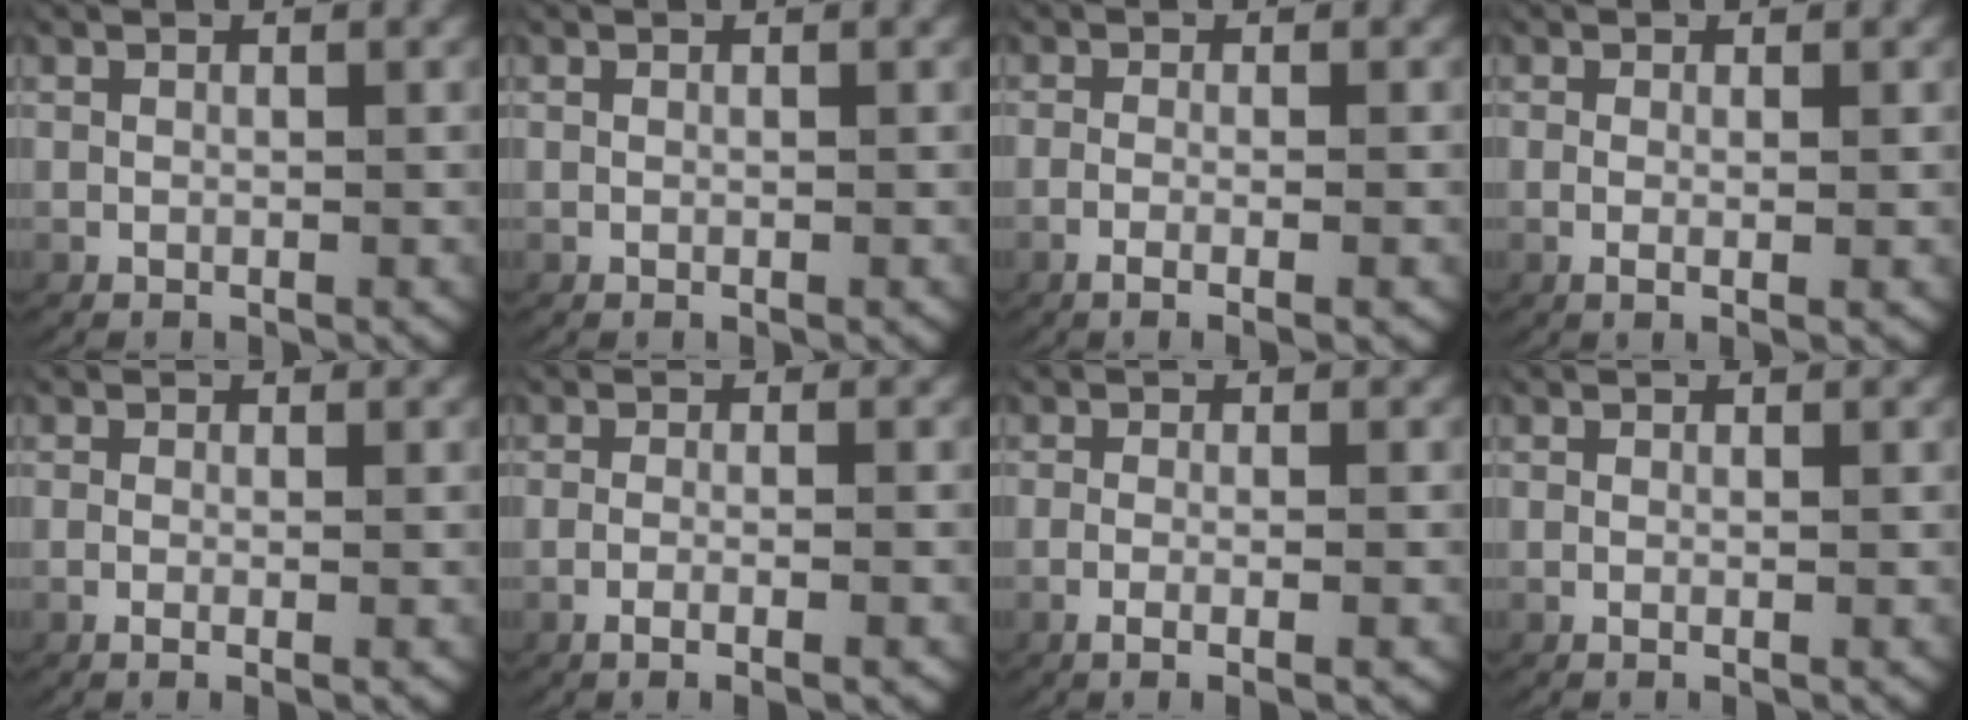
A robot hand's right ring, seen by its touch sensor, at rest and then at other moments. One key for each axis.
{"total": 0.0}
{"total": 2.8, "fx": -1.4, "fy": 0.3, "fz": 2.4, "tx": -0.053, "ty": -0.011, "tz": -0.020}
{"total": 1.5, "fx": -0.1, "fy": 0.0, "fz": 1.5, "tx": -0.038, "ty": -0.012, "tz": 0.003}
{"total": 1.4, "fx": -0.5, "fy": 0.1, "fz": 1.3, "tx": -0.032, "ty": -0.009, "tz": -0.006}
{"total": 2.7, "fx": -1.4, "fy": 0.3, "fz": 2.3, "tx": -0.049, "ty": -0.008, "tz": -0.021}
{"total": 2.9, "fx": -1.4, "fy": 0.4, "fz": 2.5, "tx": -0.052, "ty": -0.010, "tz": -0.018}
{"total": 0.6, "fx": -0.2, "fy": -0.1, "fz": 0.5, "tx": -0.009, "ty": -0.002, "tz": -0.004}